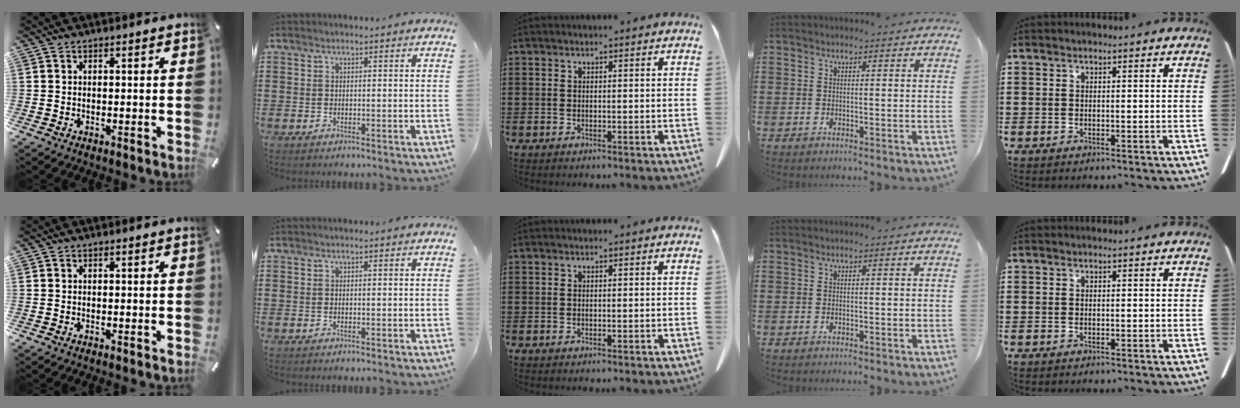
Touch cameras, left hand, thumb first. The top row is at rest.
{}